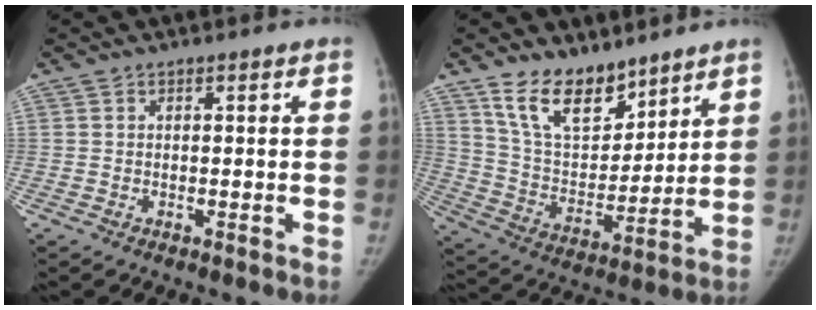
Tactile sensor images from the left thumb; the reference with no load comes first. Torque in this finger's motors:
{"motor_torque": [0.20, -0.01, 1.18, -1.14, 0.27]}